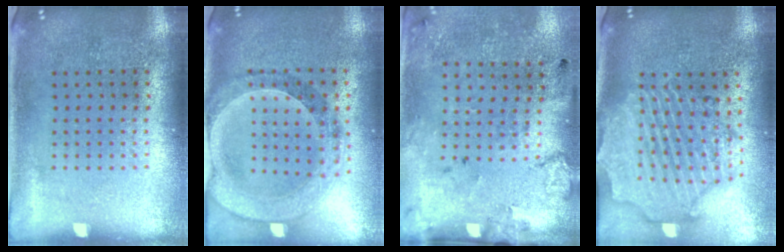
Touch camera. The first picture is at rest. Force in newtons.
{"total": 1.5, "press": 1.5, "slide": 0.3}
{"total": 2.2, "press": 1.4, "slide": 1.7}
{"total": 3.0, "press": 2.6, "slide": 1.5}